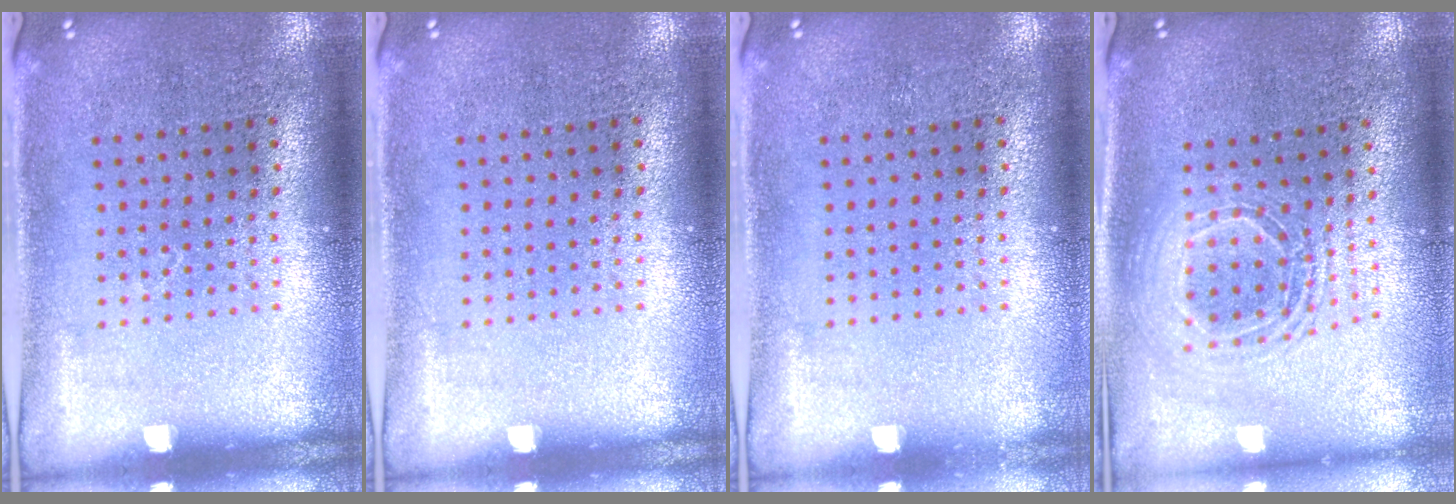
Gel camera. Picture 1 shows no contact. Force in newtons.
{"total": 0.0}
{"total": 0.0}
{"total": 1.8, "press": 1.4, "slide": 1.0}